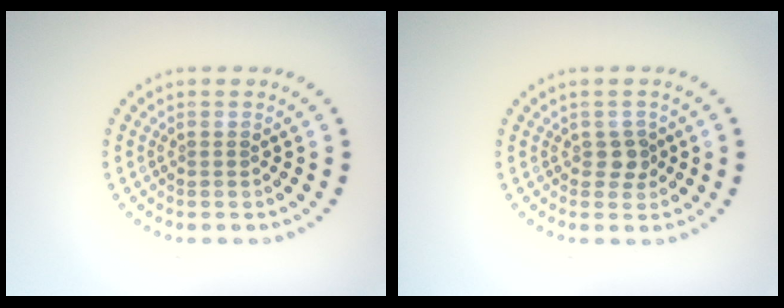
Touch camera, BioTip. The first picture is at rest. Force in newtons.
{"total": 1.5, "press": 1.3, "slide": 0.7}